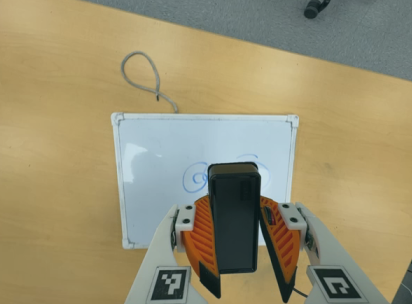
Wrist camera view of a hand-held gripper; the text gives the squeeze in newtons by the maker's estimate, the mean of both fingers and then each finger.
{"total": 7.0, "left": 7.9, "right": 6.1}